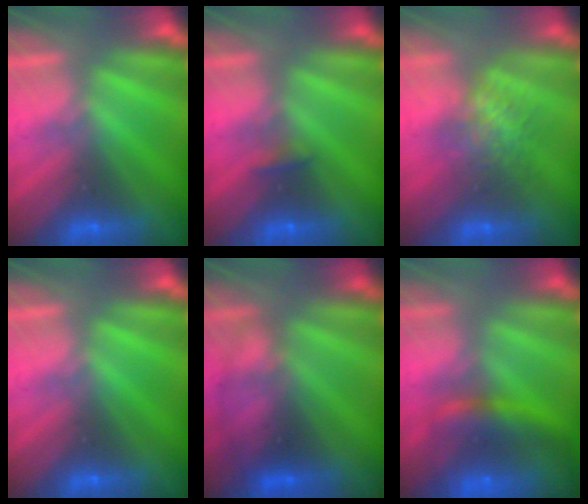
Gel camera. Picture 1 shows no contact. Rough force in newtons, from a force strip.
{"total": 2.3}
{"total": 4.7}
{"total": 0.0}
{"total": 2.2}
{"total": 8.2}